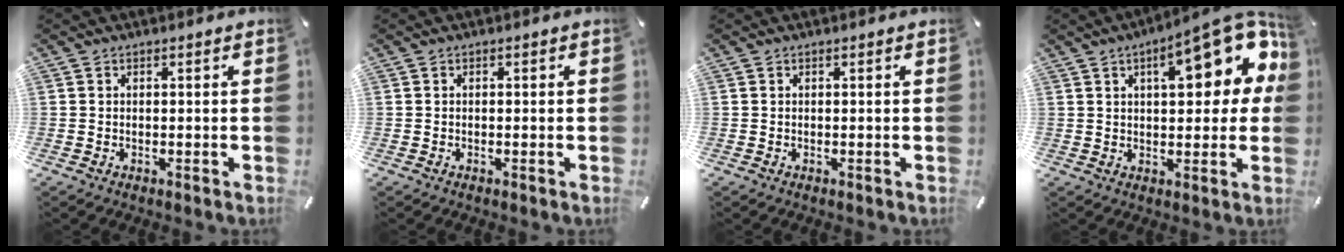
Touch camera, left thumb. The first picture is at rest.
{"total": 0.7, "force": [-0.3, 0.2, 0.6], "torque": [-0.011, -0.002, -0.005]}
{"total": 0.0}
{"total": 17.8, "force": [6.8, 7.4, 14.7], "torque": [-0.188, -0.023, 0.102]}